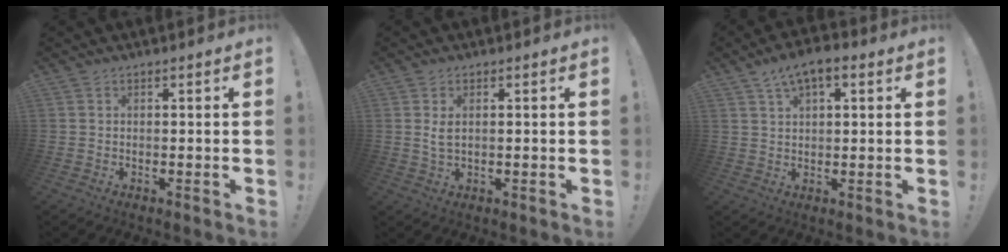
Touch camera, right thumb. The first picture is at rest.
{"total": 2.8, "force": [1.0, 1.3, 2.3], "torque": [-0.038, 0.000, 0.017]}
{"total": 7.2, "force": [3.6, 3.5, 5.1], "torque": [-0.081, -0.005, 0.065]}